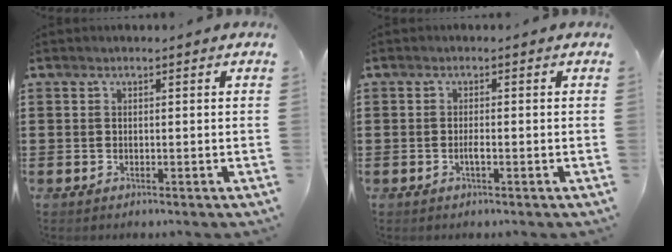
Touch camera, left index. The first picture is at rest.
{"total": 1.5, "force": [-0.5, 0.2, 1.4], "torque": [-0.026, -0.002, -0.009]}